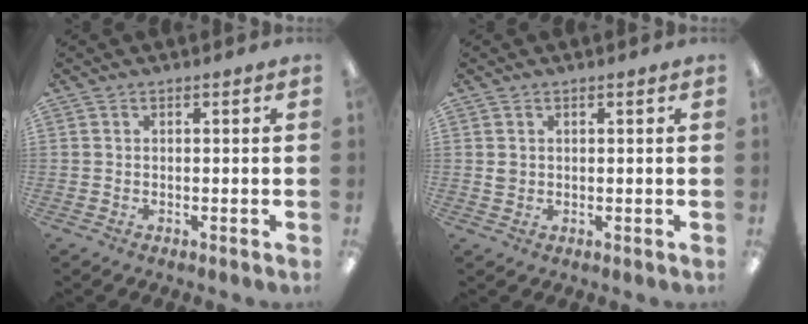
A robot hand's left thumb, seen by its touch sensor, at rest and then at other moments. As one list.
[{"total": 1.4, "force": [0.5, 1.2, 0.3], "torque": [-0.009, 0.003, 0.009]}]